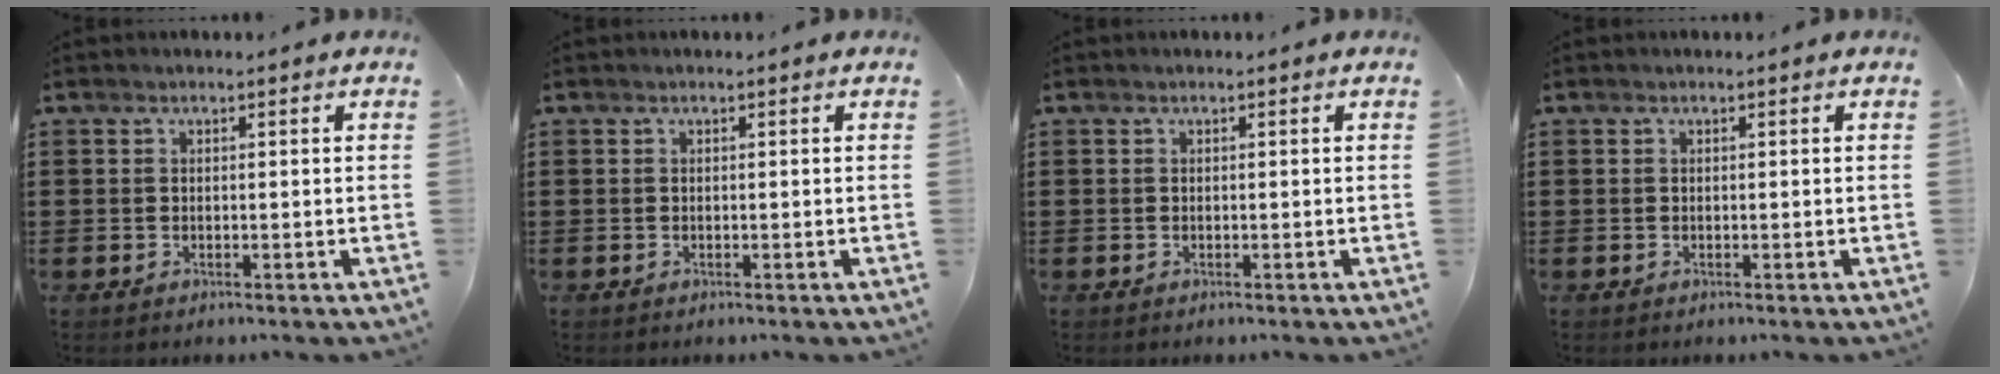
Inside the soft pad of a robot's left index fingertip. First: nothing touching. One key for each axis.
{"total": 0.0}
{"total": 0.0}
{"total": 0.0}